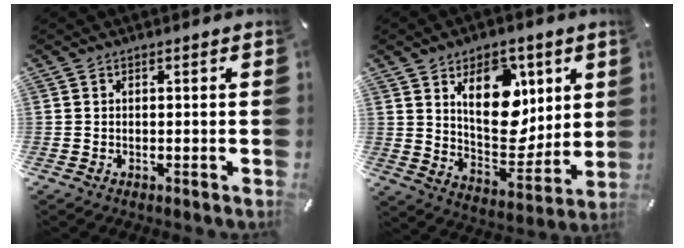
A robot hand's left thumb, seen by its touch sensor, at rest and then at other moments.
{"total": 16.6, "force": [6.7, 10.7, 10.7], "torque": [-0.155, -0.028, 0.121]}